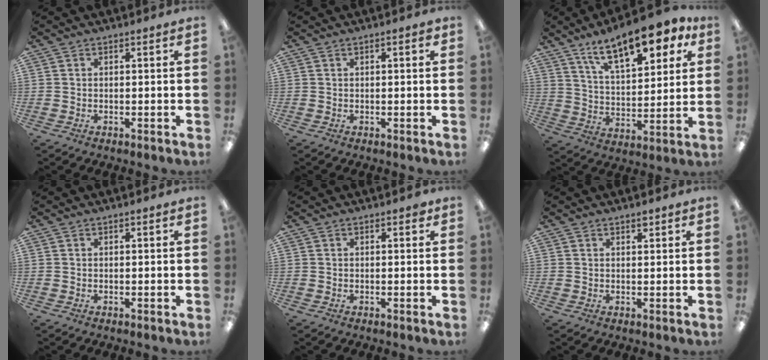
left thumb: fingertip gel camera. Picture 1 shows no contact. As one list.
[{"total": 1.3, "force": [0.4, 0.3, 1.2], "torque": [-0.016, 0.000, 0.005]}, {"total": 17.0, "force": [11.3, 6.8, 10.7], "torque": [-0.167, -0.049, 0.190]}, {"total": 0.0}, {"total": 0.7, "force": [0.4, 0.4, 0.5], "torque": [-0.002, -0.001, 0.005]}, {"total": 1.1, "force": [1.0, 0.2, 0.1], "torque": [0.006, -0.005, 0.017]}]